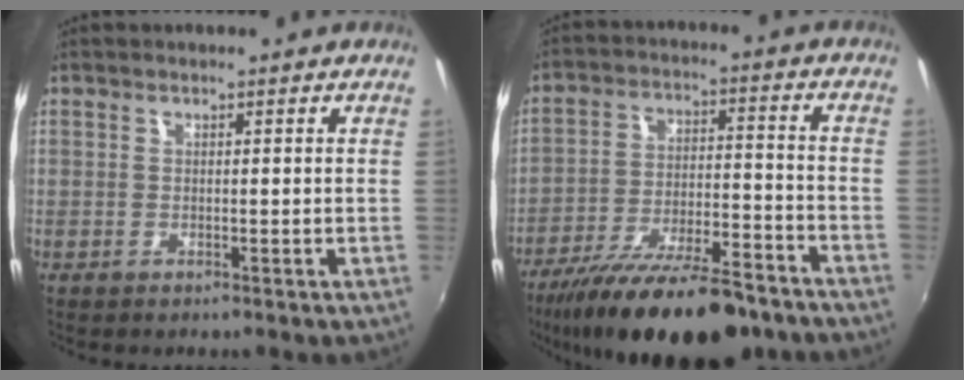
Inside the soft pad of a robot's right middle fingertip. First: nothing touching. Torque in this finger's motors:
{"motor_torque": [1.09, -1.04, 0.89, 0.14]}